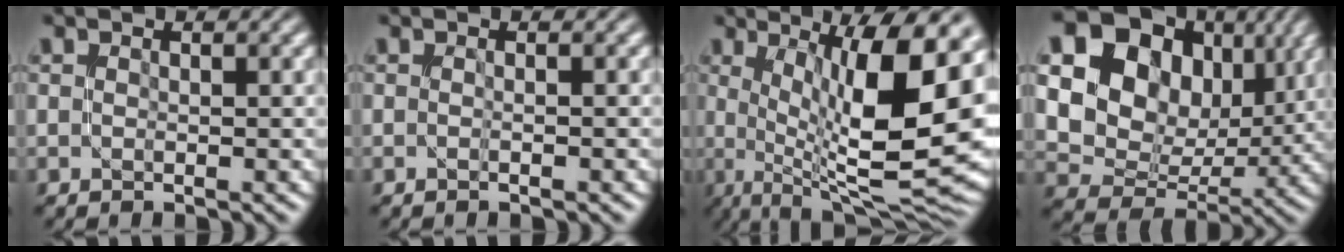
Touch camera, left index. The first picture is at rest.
{"total": 0.8, "force": [-0.2, 0.1, 0.8], "torque": [-0.008, -0.005, -0.006]}
{"total": 14.8, "force": [1.8, 4.0, 14.2], "torque": [-0.203, -0.003, 0.031]}
{"total": 15.4, "force": [5.7, 11.9, 7.9], "torque": [-0.191, 0.054, 0.111]}